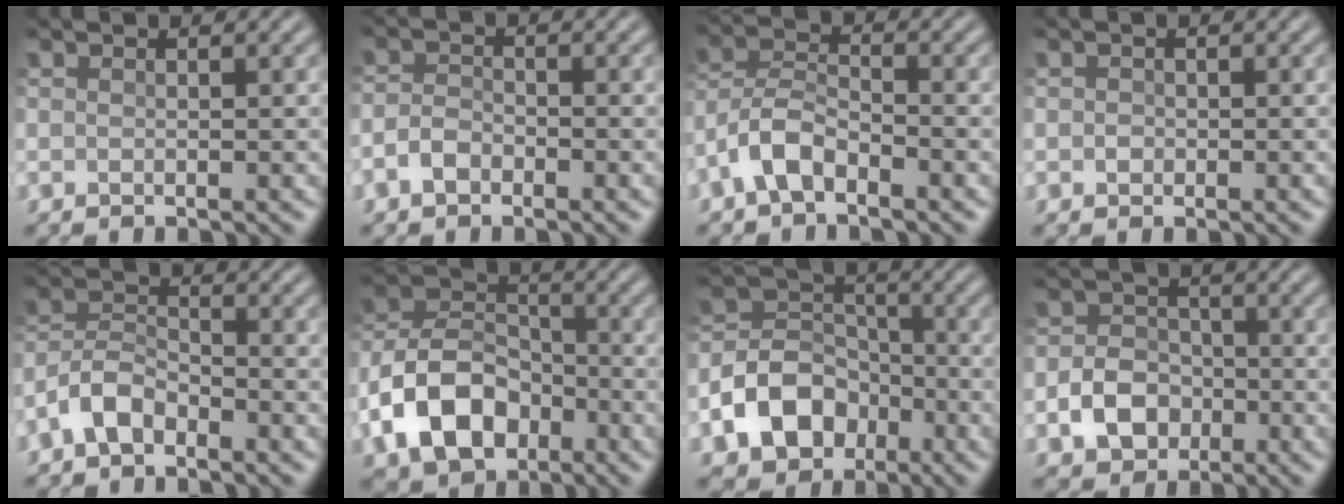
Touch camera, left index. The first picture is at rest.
{"total": 2.1, "force": [-1.3, 1.3, 1.1], "torque": [-0.021, 0.003, -0.031]}
{"total": 4.1, "force": [-2.6, 1.9, 2.5], "torque": [-0.046, 0.011, -0.062]}
{"total": 0.7, "force": [-0.1, 0.6, 0.3], "torque": [-0.003, -0.003, -0.004]}
{"total": 3.9, "force": [-2.5, 2.1, 2.1], "torque": [-0.040, 0.008, -0.060]}
{"total": 9.0, "force": [-3.9, 6.2, 5.2], "torque": [-0.098, 0.005, -0.090]}
{"total": 7.6, "force": [-3.5, 5.5, 3.8], "torque": [-0.066, 0.001, -0.073]}
{"total": 4.3, "force": [-1.6, 3.4, 2.1], "torque": [-0.031, 0.001, -0.032]}